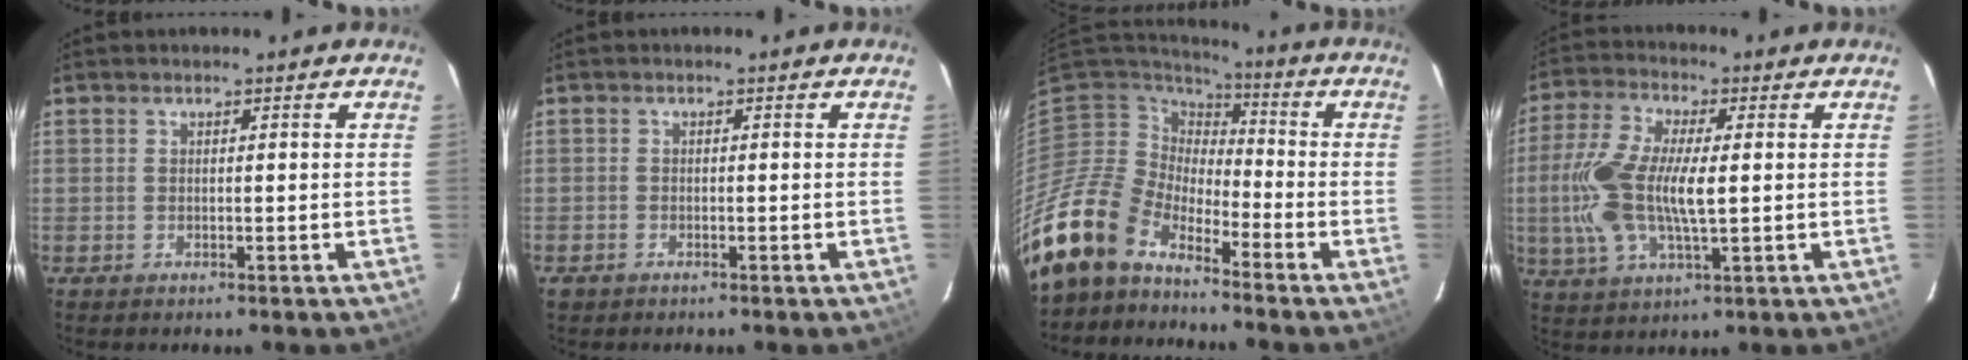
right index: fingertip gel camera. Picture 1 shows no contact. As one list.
[{"total": 1.3, "force": [-0.8, 1.0, 0.2], "torque": [-0.008, 0.000, -0.011]}, {"total": 13.7, "force": [-11.5, 6.2, 4.2], "torque": [-0.096, -0.003, -0.228]}, {"total": 13.6, "force": [-0.1, 5.3, 12.6], "torque": [-0.269, 0.004, -0.004]}]